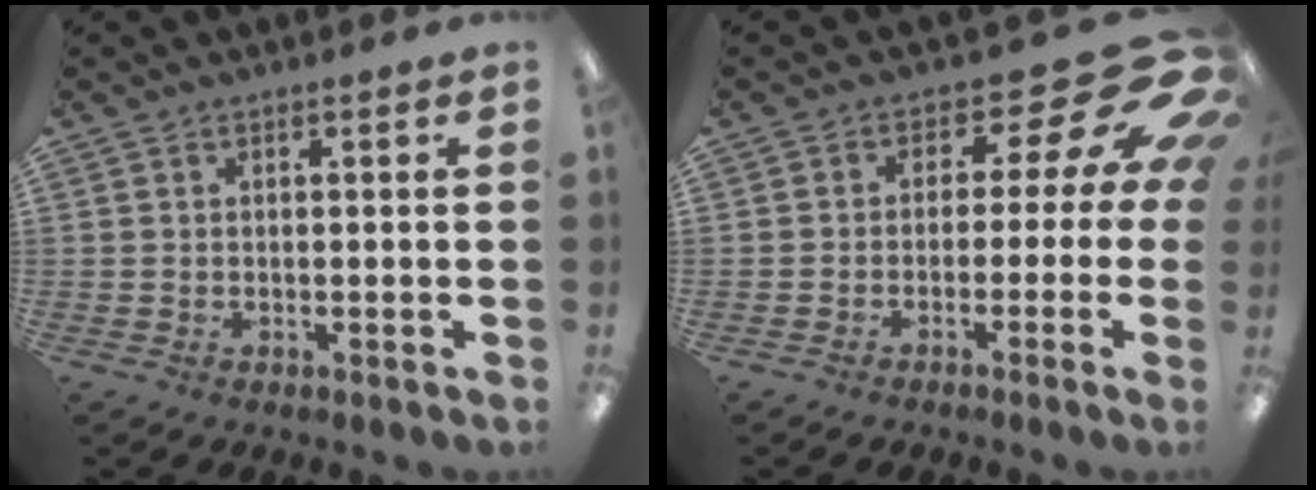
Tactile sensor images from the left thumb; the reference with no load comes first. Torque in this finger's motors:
{"motor_torque": [0.35, 0.89, -0.09, 0.03, -0.01]}